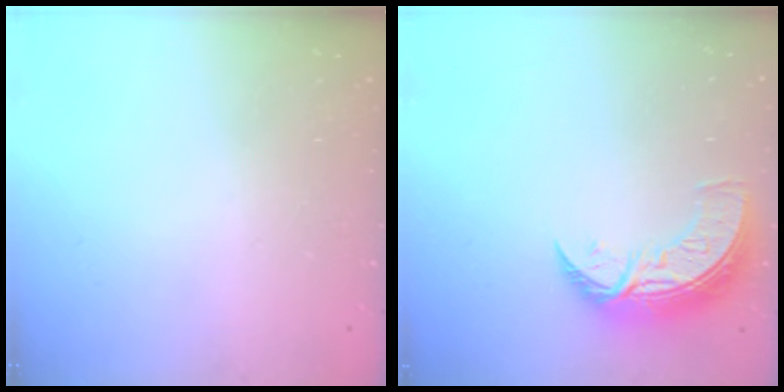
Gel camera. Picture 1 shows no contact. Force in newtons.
{"total": 9.7, "press": 9.7, "slide": 0.8}